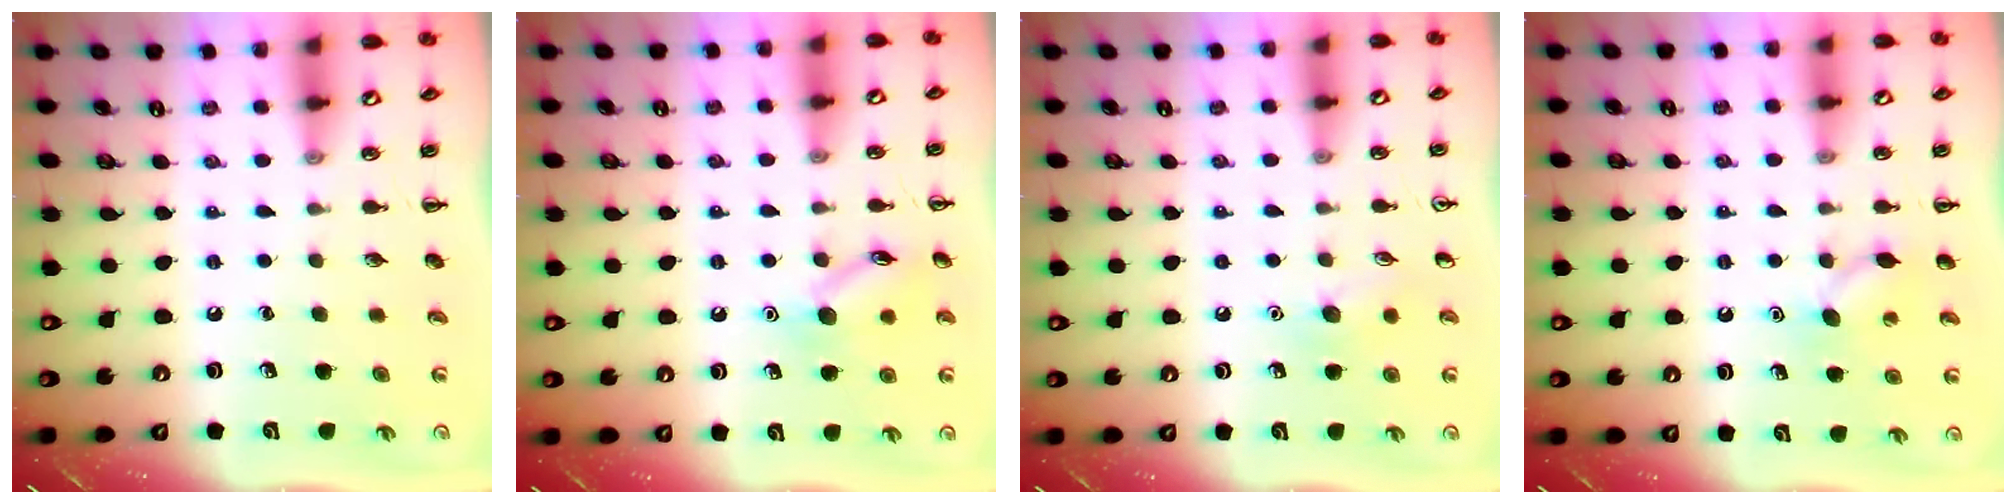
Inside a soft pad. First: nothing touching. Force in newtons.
{"total": 10.4, "press": 10.4, "slide": 0.5}
{"total": 7.1, "press": 6.9, "slide": 1.7}
{"total": 8.0, "press": 7.8, "slide": 1.7}